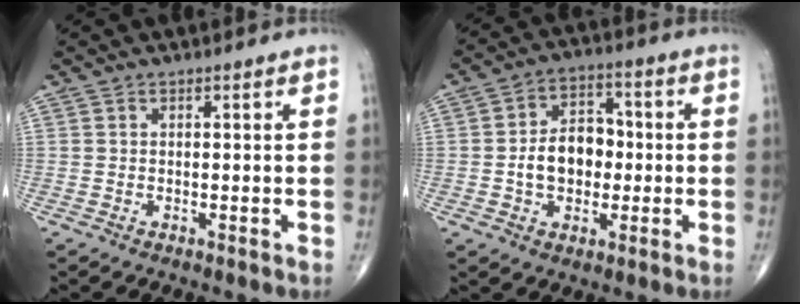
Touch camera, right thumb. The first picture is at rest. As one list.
[{"total": 9.8, "force": [-0.9, 7.1, 6.8], "torque": [-0.081, 0.025, -0.022]}]